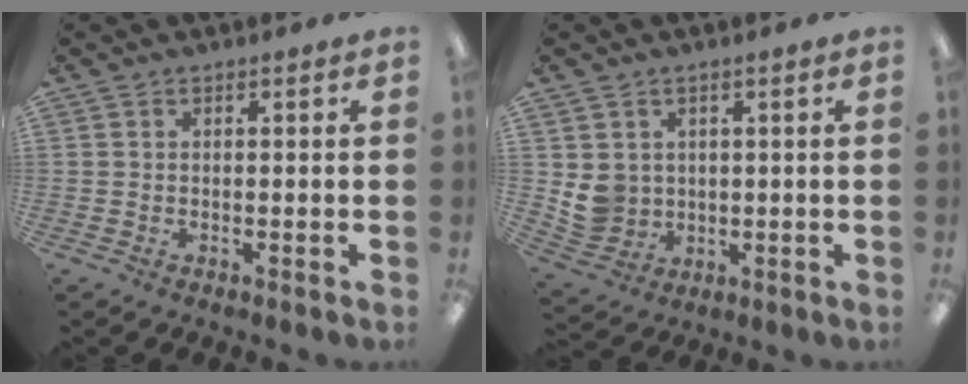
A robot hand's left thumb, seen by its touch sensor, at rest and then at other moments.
{"total": 5.9, "force": [1.6, 5.5, 1.4], "torque": [-0.026, -0.001, 0.039]}